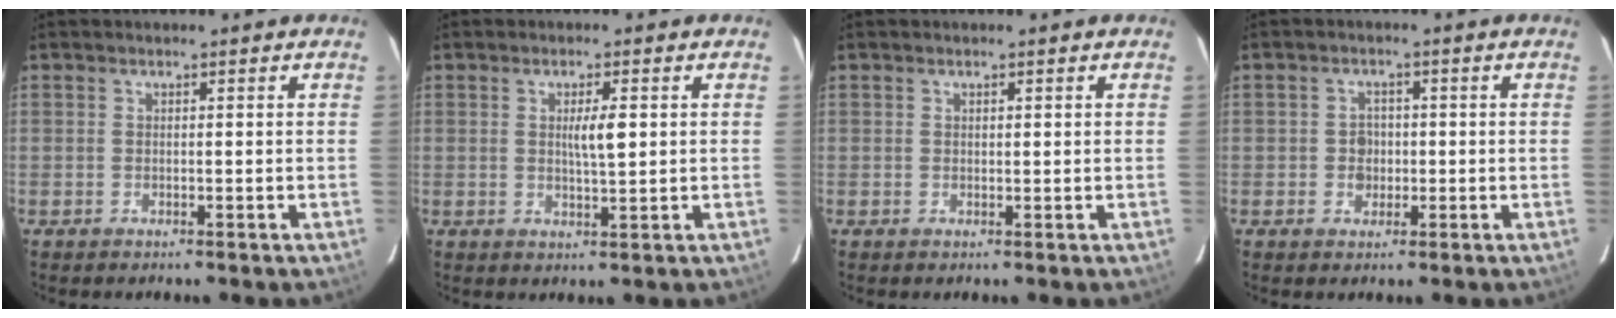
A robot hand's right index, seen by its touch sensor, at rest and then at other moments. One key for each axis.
{"total": 3.5, "fx": 0.6, "fy": 0.4, "fz": 3.4, "tx": -0.058, "ty": -0.003, "tz": 0.010}
{"total": 0.6, "fx": 0.3, "fy": 0.2, "fz": 0.4, "tx": -0.009, "ty": -0.001, "tz": 0.005}
{"total": 2.5, "fx": -0.3, "fy": 2.2, "fz": 1.2, "tx": -0.012, "ty": 0.005, "tz": -0.003}